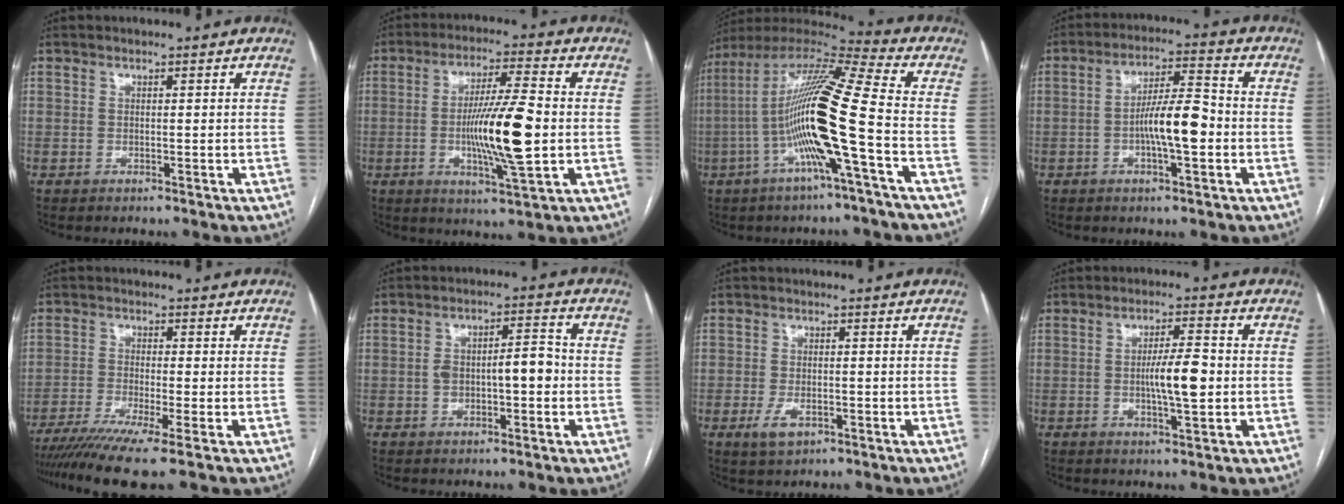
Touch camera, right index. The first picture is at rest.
{"total": 13.0, "force": [-1.4, 0.8, 12.9], "torque": [-0.227, -0.008, -0.026]}
{"total": 17.4, "force": [-3.7, -0.2, 17.0], "torque": [-0.327, 0.010, -0.082]}
{"total": 8.7, "force": [-1.7, 1.6, 8.3], "torque": [-0.151, 0.013, -0.033]}
{"total": 9.5, "force": [-6.7, -0.3, 6.7], "torque": [-0.110, -0.019, -0.111]}
{"total": 6.8, "force": [-0.6, 2.6, 6.2], "torque": [-0.112, 0.024, -0.010]}
{"total": 3.9, "force": [-1.7, 2.5, 2.5], "torque": [-0.046, -0.001, -0.022]}
{"total": 6.6, "force": [-0.6, 1.0, 6.5], "torque": [-0.112, 0.002, -0.010]}